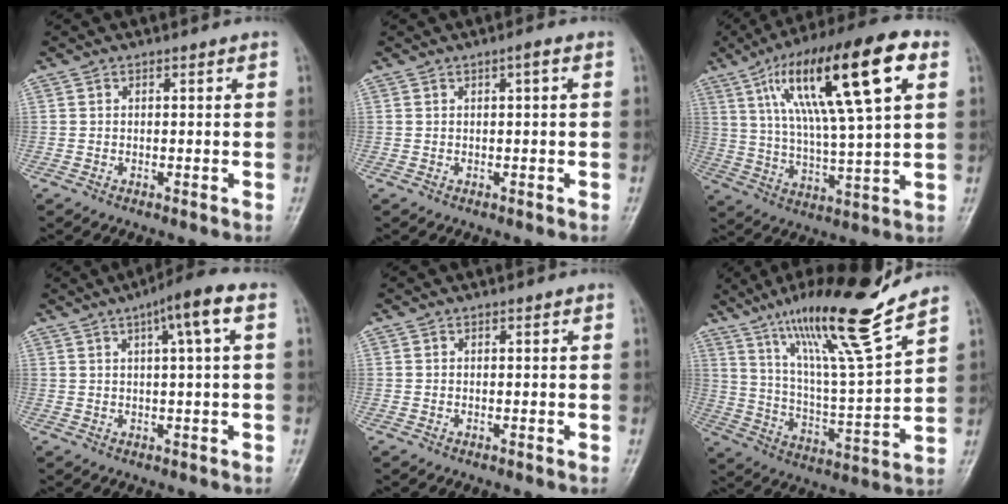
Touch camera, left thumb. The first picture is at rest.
{"total": 1.1, "force": [0.3, 0.1, 1.1], "torque": [-0.020, 0.003, 0.003]}
{"total": 23.6, "force": [9.1, 5.7, 21.0], "torque": [-0.352, 0.001, 0.149]}
{"total": 6.8, "force": [2.4, 0.4, 6.3], "torque": [-0.106, 0.015, 0.035]}
{"total": 0.0}
{"total": 19.6, "force": [13.9, 1.6, 13.6], "torque": [-0.212, -0.074, 0.242]}